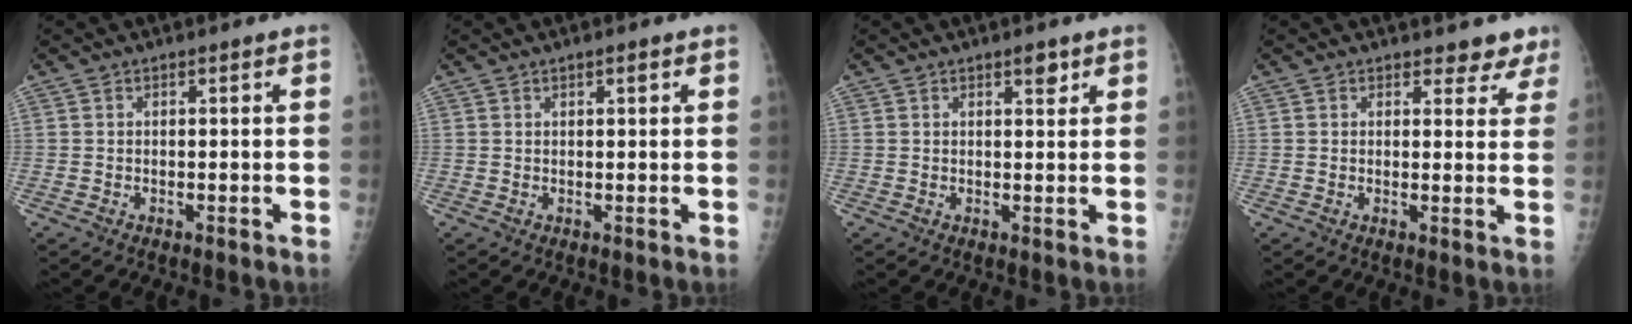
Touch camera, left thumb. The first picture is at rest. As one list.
[{"total": 1.4, "force": [0.7, 0.5, 1.1], "torque": [-0.014, -0.001, 0.010]}, {"total": 2.3, "force": [1.5, 0.9, 1.5], "torque": [-0.013, -0.008, 0.021]}, {"total": 4.3, "force": [3.7, 2.1, 0.5], "torque": [0.027, -0.023, 0.028]}]